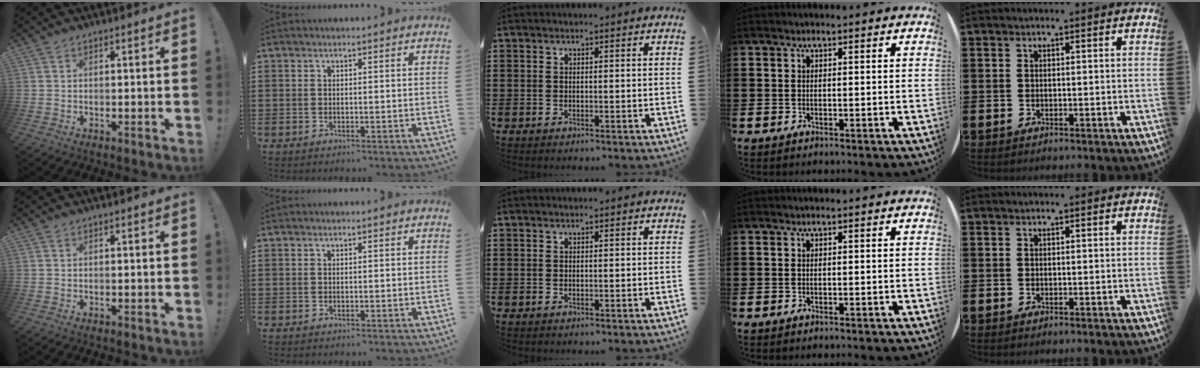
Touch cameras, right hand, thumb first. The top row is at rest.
{}